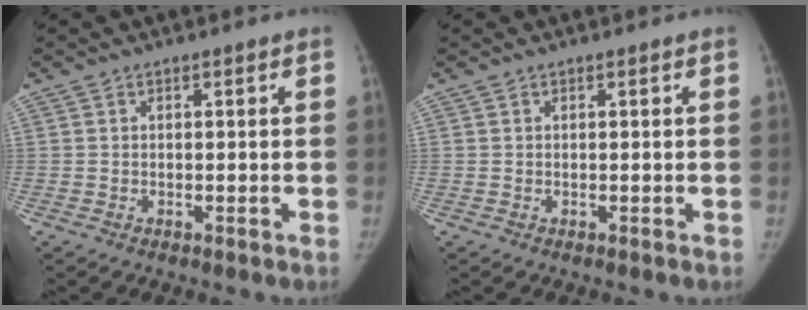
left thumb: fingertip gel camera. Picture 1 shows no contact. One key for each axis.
{"total": 0.0}